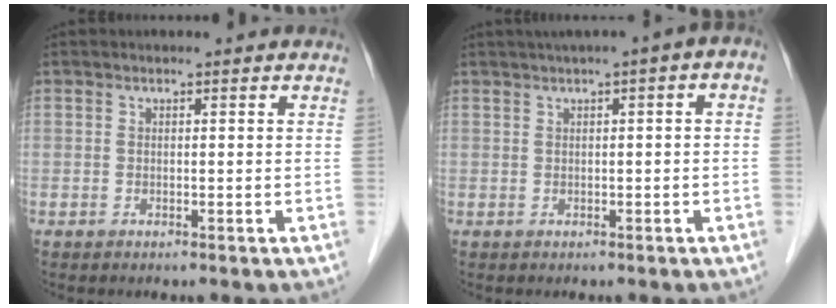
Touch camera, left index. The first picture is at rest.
{"total": 4.3, "force": [1.2, 0.6, 4.1], "torque": [-0.056, 0.022, 0.015]}